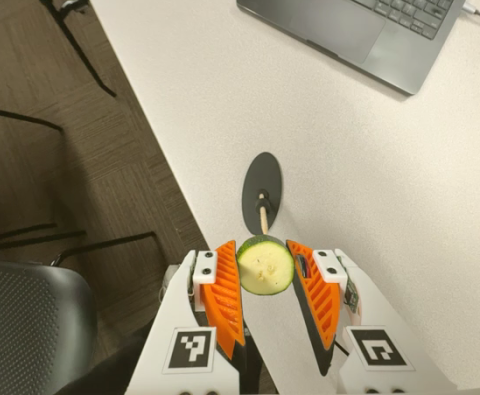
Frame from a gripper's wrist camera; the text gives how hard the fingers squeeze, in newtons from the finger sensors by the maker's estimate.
{"total": 9.4, "left": 9.1, "right": 9.8}